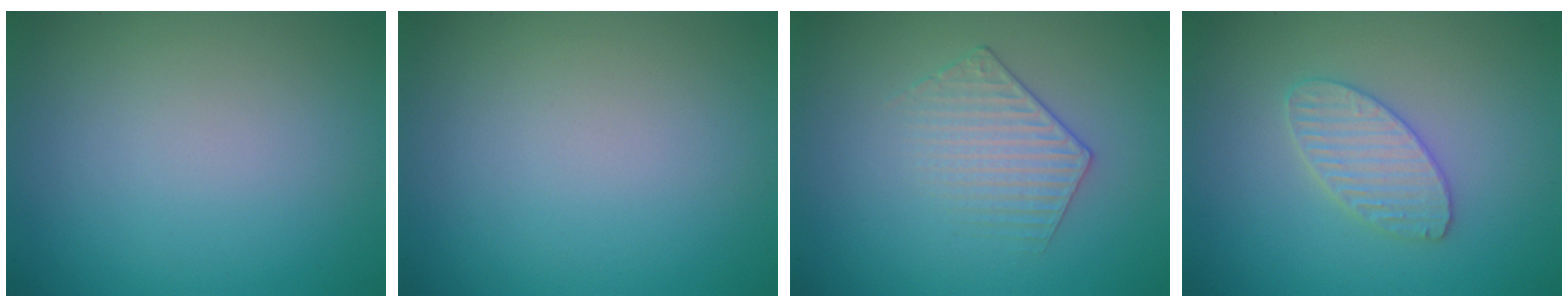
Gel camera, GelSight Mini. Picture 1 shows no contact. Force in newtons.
{"total": 0.0}
{"total": 1.9, "press": 1.4, "slide": 1.3}
{"total": 3.0, "press": 3.0, "slide": 0.2}